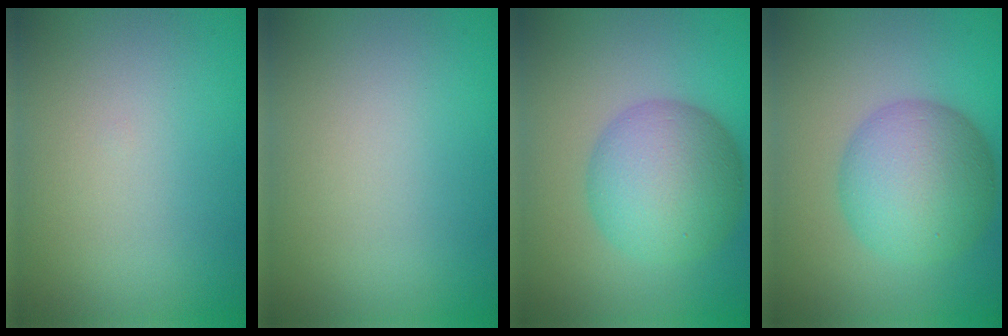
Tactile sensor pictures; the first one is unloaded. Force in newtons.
{"total": 0.0}
{"total": 7.5, "press": 7.5, "slide": 0.0}
{"total": 7.5, "press": 7.5, "slide": 0.0}